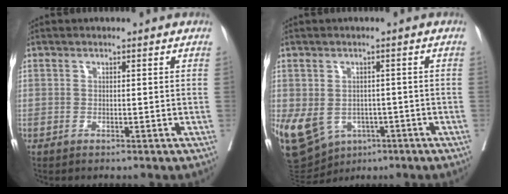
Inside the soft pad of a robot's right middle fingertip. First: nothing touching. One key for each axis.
{"total": 13.2, "fx": -5.1, "fy": 10.2, "fz": 6.7, "tx": -0.159, "ty": 0.003, "tz": -0.067}